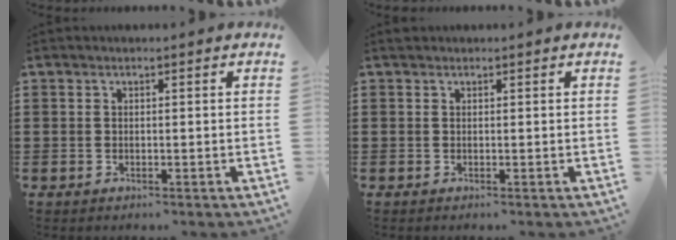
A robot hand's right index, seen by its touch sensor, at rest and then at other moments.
{"total": 0.0}